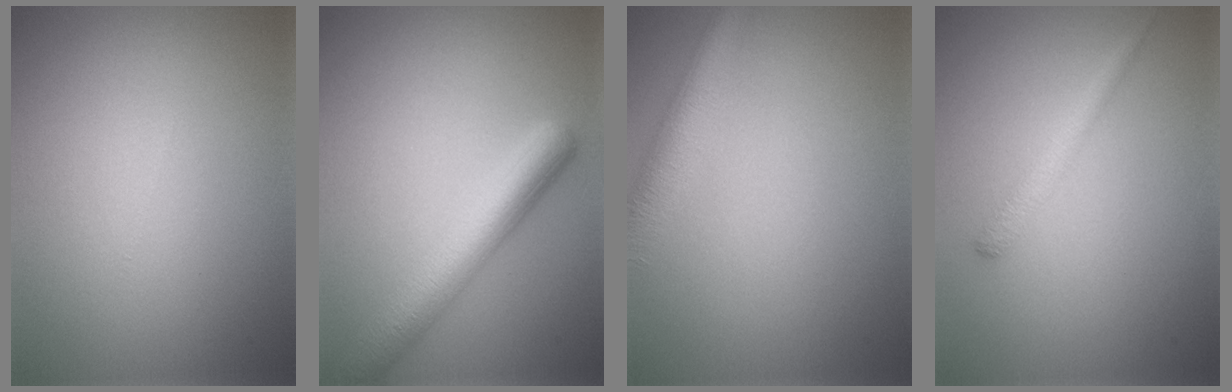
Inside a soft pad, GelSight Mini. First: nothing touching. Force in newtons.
{"total": 5.8, "press": 5.8, "slide": 0.3}
{"total": 4.5, "press": 4.4, "slide": 0.3}
{"total": 1.6, "press": 1.6, "slide": 0.1}